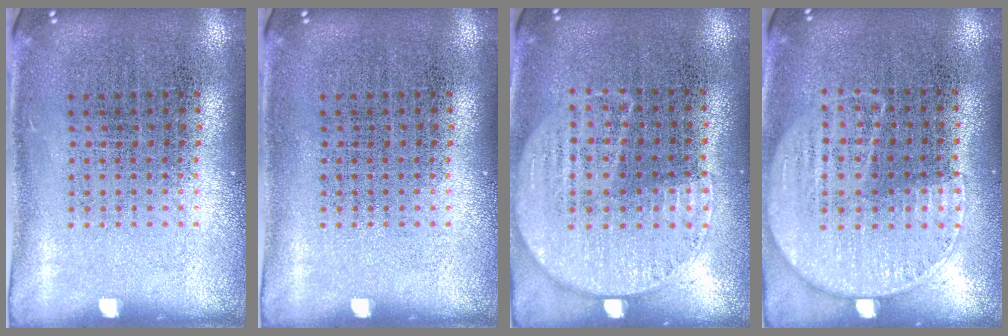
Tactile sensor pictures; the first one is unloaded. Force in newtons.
{"total": 0.0}
{"total": 1.1, "press": 1.0, "slide": 0.5}
{"total": 1.2, "press": 1.0, "slide": 0.6}